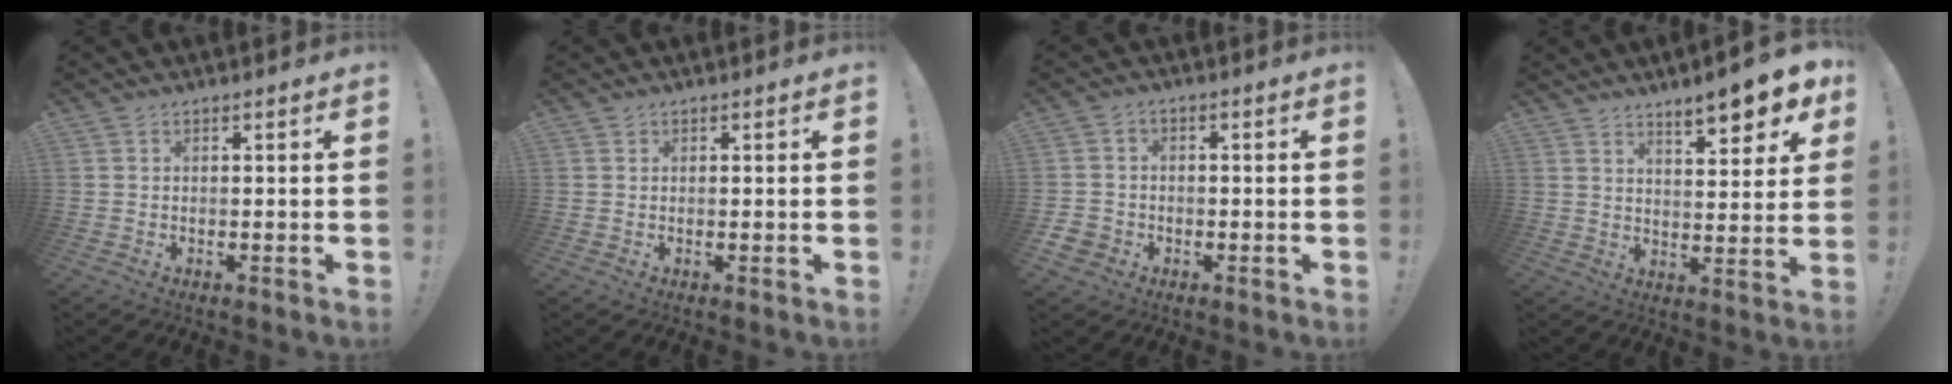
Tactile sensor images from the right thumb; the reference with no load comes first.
{"total": 0.6, "force": [0.4, 0.4, -0.1], "torque": [0.011, -0.002, 0.006]}
{"total": 4.0, "force": [-1.4, 3.6, 1.1], "torque": [-0.025, 0.004, -0.028]}
{"total": 9.7, "force": [7.0, 1.7, 6.6], "torque": [-0.092, -0.047, 0.115]}